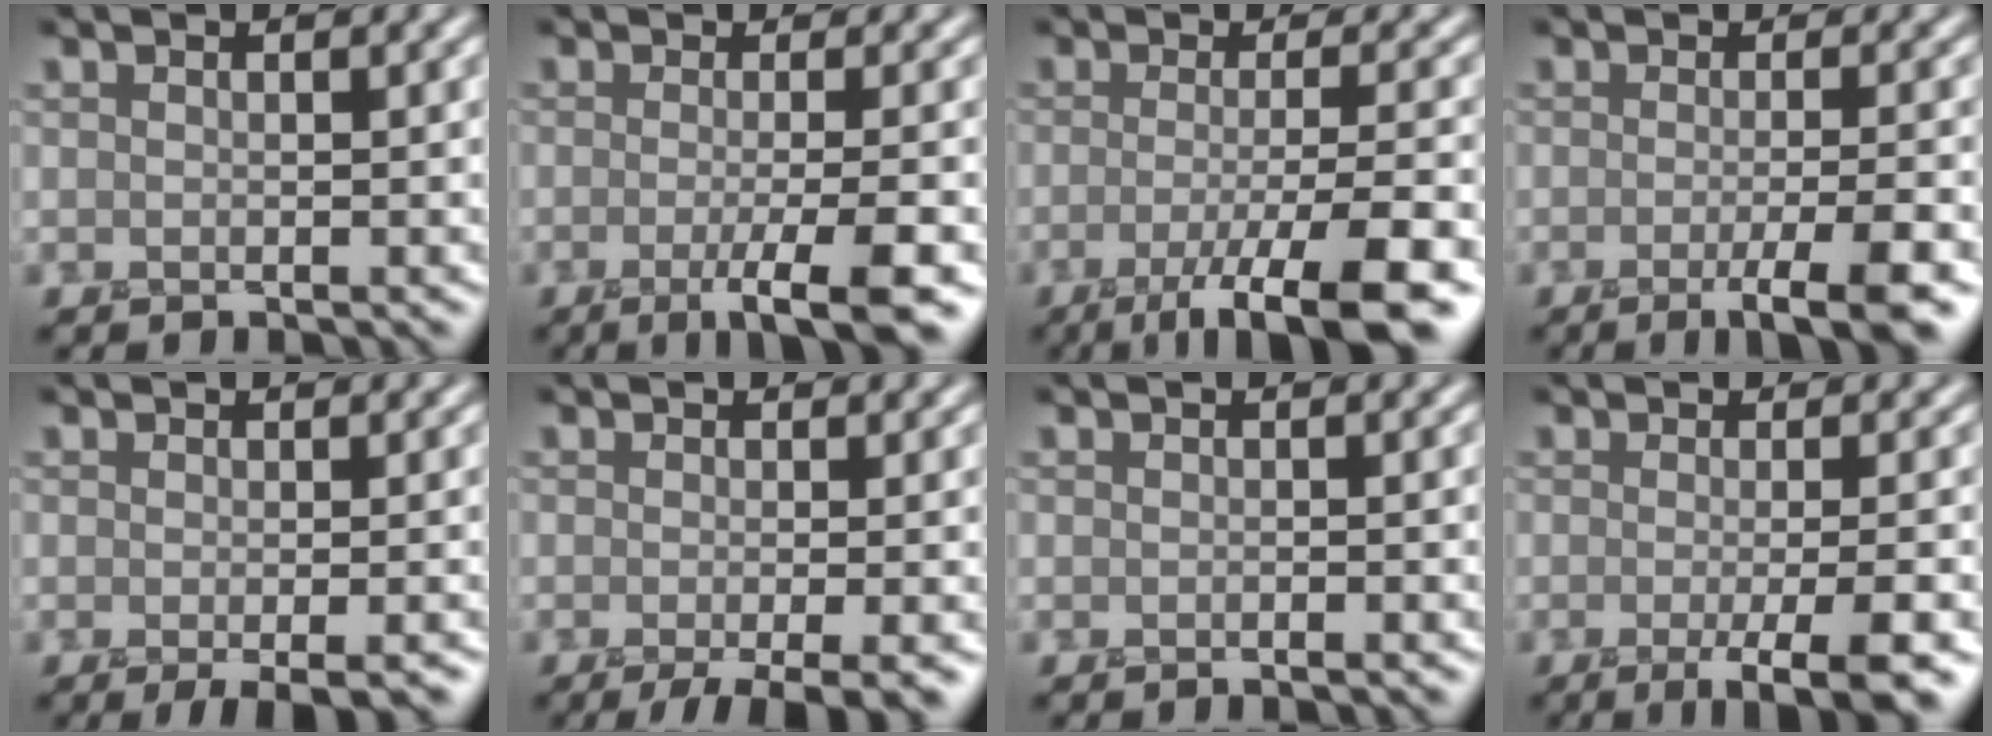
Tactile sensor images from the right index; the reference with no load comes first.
{"total": 5.9, "force": [-2.3, 1.4, 5.3], "torque": [-0.069, -0.011, -0.038]}
{"total": 7.2, "force": [-3.7, 1.5, 6.1], "torque": [-0.087, -0.009, -0.066]}
{"total": 5.1, "force": [-2.4, 1.0, 4.4], "torque": [-0.056, -0.007, -0.038]}
{"total": 2.4, "force": [-1.2, 0.4, 2.0], "torque": [-0.031, -0.009, -0.019]}
{"total": 4.6, "force": [-2.4, 1.0, 3.7], "torque": [-0.053, -0.009, -0.040]}
{"total": 0.9, "force": [-0.8, 0.0, 0.3], "torque": [-0.003, -0.002, -0.013]}
{"total": 6.5, "force": [-2.6, 1.7, 5.7], "torque": [-0.061, -0.014, -0.033]}